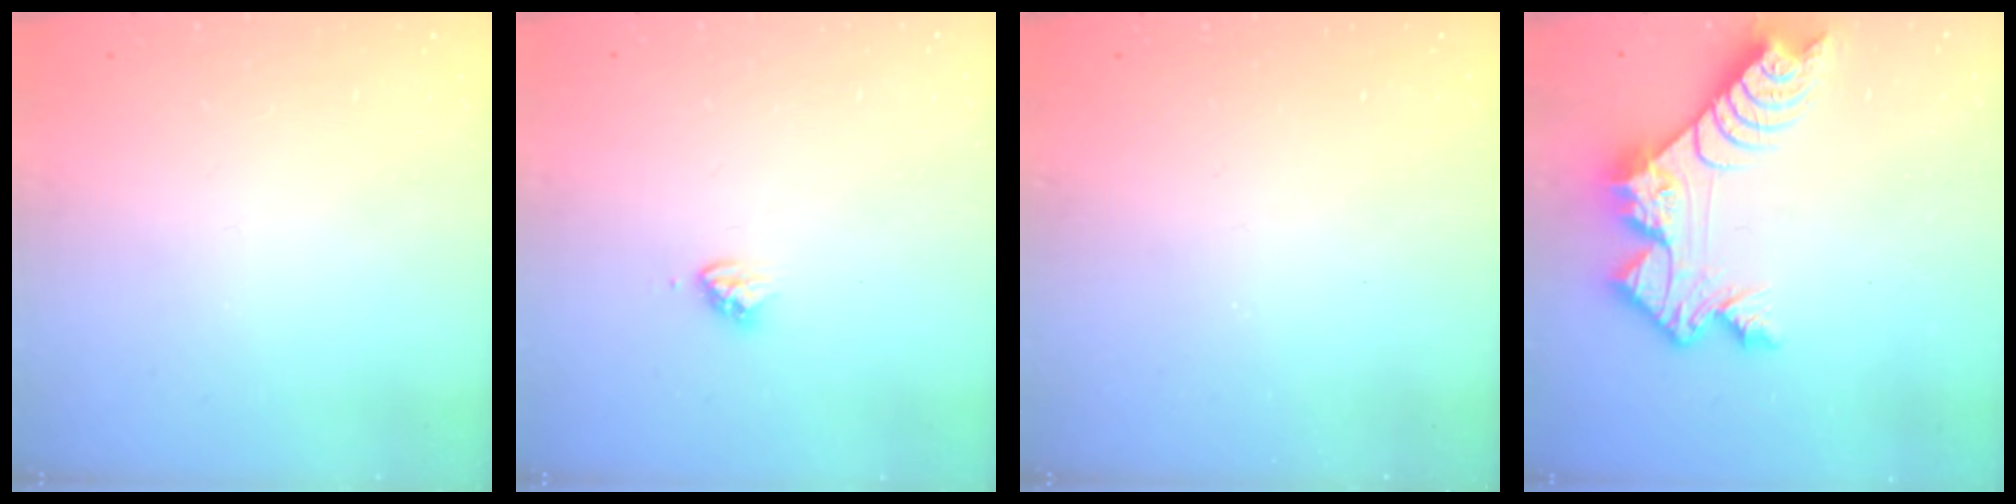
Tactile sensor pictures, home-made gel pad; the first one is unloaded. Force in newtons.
{"total": 3.4, "press": 3.3, "slide": 0.2}
{"total": 0.0}
{"total": 11.8, "press": 11.7, "slide": 0.8}